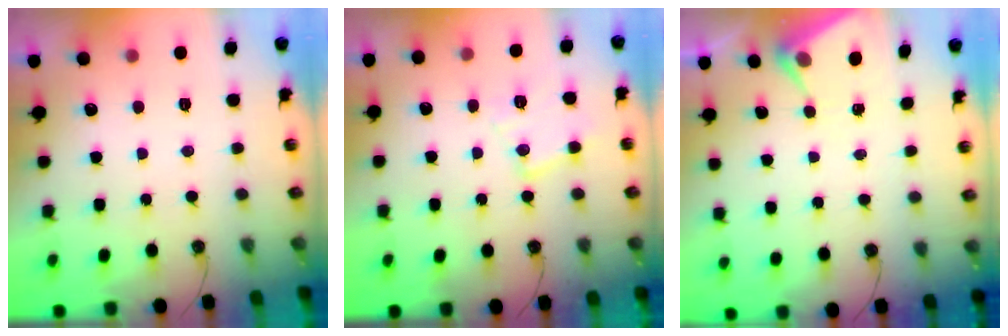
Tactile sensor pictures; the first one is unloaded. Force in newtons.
{"total": 10.0, "press": 10.0, "slide": 0.7}
{"total": 5.3, "press": 5.3, "slide": 0.3}